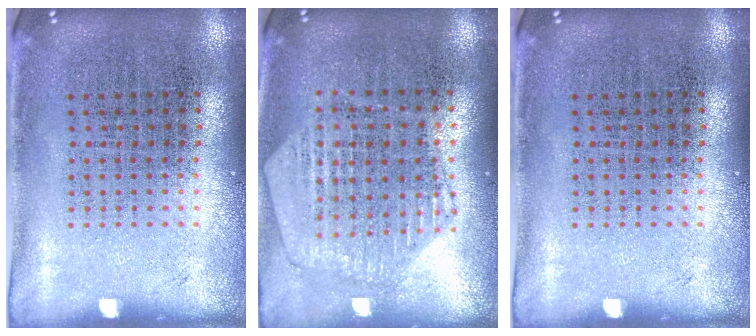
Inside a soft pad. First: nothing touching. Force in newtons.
{"total": 1.1, "press": 1.1, "slide": 0.1}
{"total": 0.0}